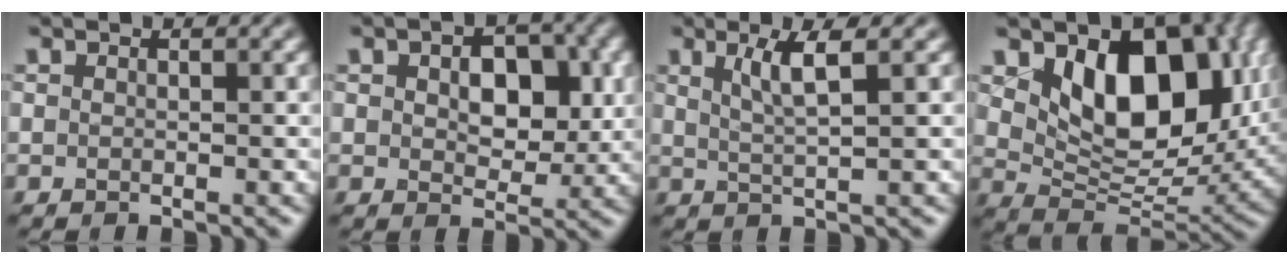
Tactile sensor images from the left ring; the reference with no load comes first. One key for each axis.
{"total": 5.8, "fx": 0.9, "fy": 3.5, "fz": 4.5, "tx": -0.070, "ty": -0.003, "tz": 0.016}
{"total": 3.1, "fx": 1.3, "fy": 0.5, "fz": 2.8, "tx": -0.048, "ty": -0.001, "tz": 0.025}
{"total": 10.6, "fx": 3.0, "fy": 6.7, "fz": 7.6, "tx": -0.120, "ty": -0.024, "tz": 0.058}